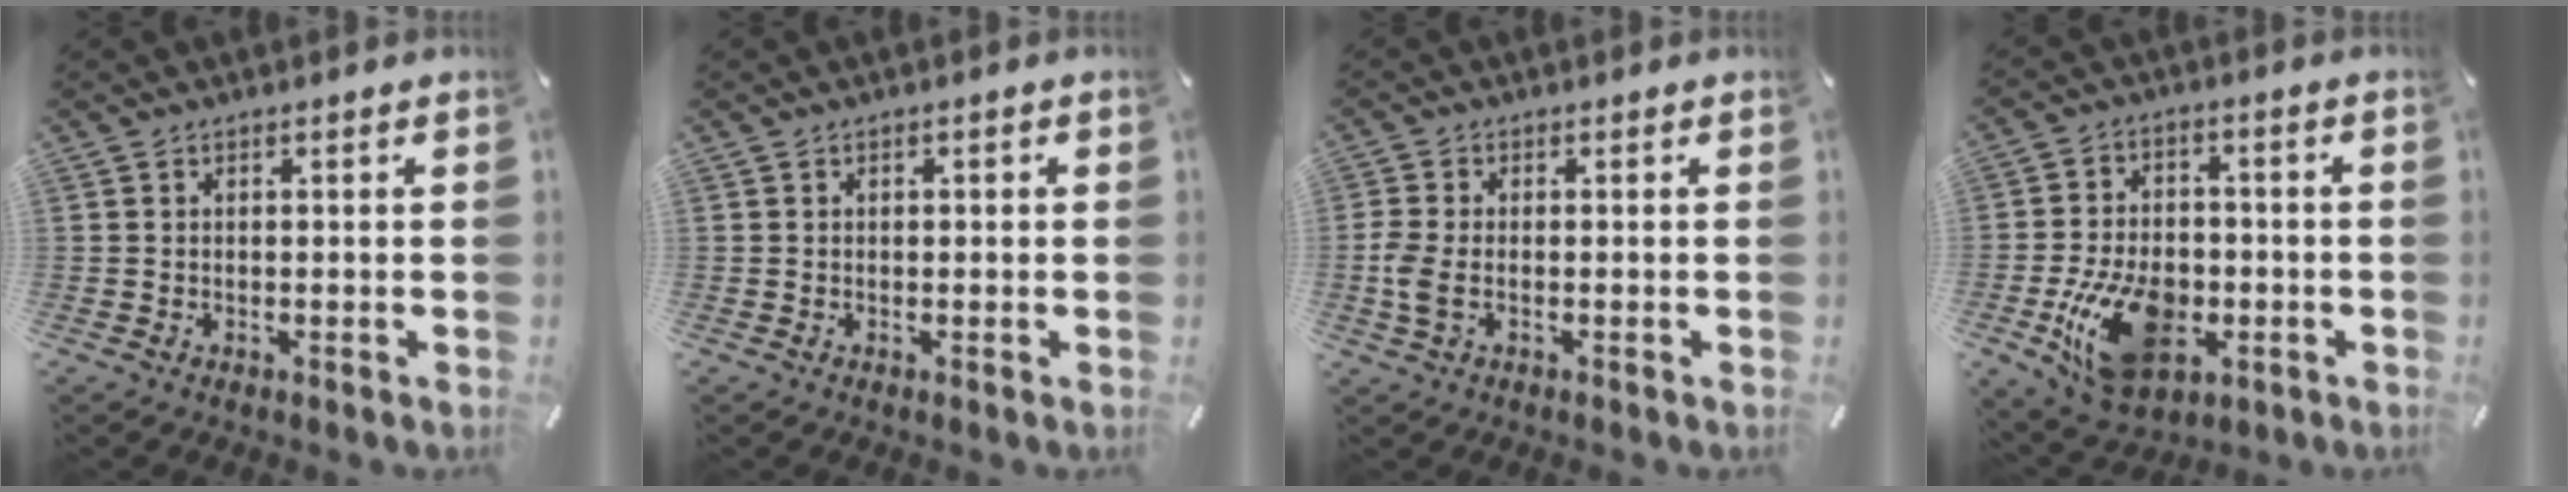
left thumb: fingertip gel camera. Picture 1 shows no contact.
{"total": 0.6, "force": [-0.1, 0.4, 0.4], "torque": [-0.008, 0.002, -0.003]}
{"total": 4.7, "force": [-0.8, 2.5, 3.8], "torque": [-0.090, -0.003, -0.017]}
{"total": 16.6, "force": [-4.7, 11.1, 11.4], "torque": [-0.221, 0.011, -0.076]}